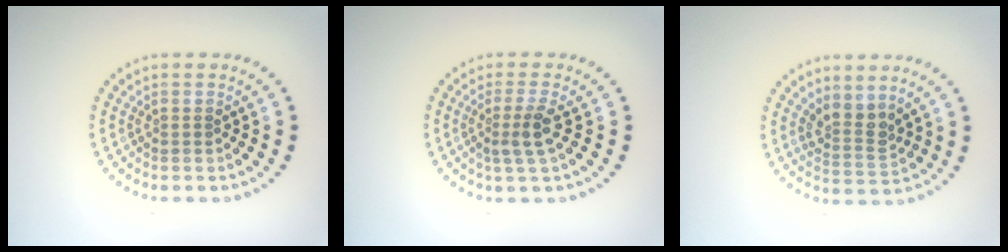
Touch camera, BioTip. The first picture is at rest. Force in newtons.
{"total": 2.5, "press": 1.8, "slide": 1.7}
{"total": 2.5, "press": 1.9, "slide": 1.7}